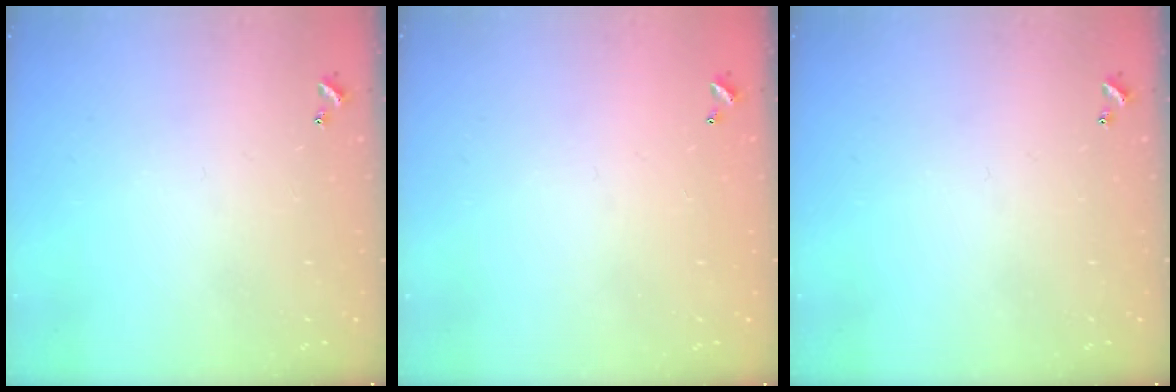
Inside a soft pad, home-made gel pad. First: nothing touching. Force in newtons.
{"total": 2.8, "press": 2.8, "slide": 0.1}
{"total": 0.0}